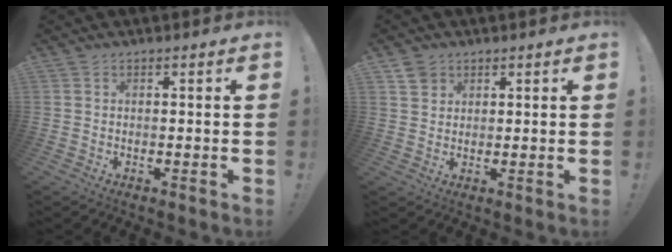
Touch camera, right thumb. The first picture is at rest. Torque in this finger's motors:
{"motor_torque": [-0.15, 0.10, -0.11, 0.20, -0.05]}